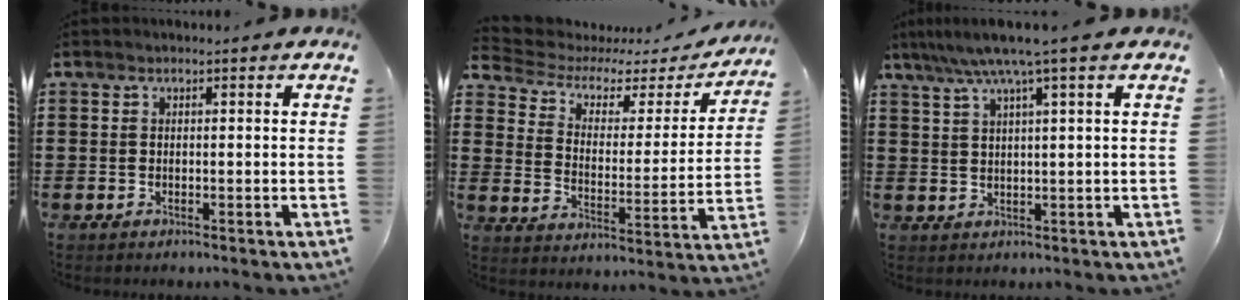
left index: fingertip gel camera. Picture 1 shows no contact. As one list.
[{"total": 4.2, "force": [2.9, 2.2, 2.0], "torque": [-0.063, -0.016, 0.041]}, {"total": 5.5, "force": [3.5, -0.5, 4.3], "torque": [-0.092, -0.005, 0.057]}]